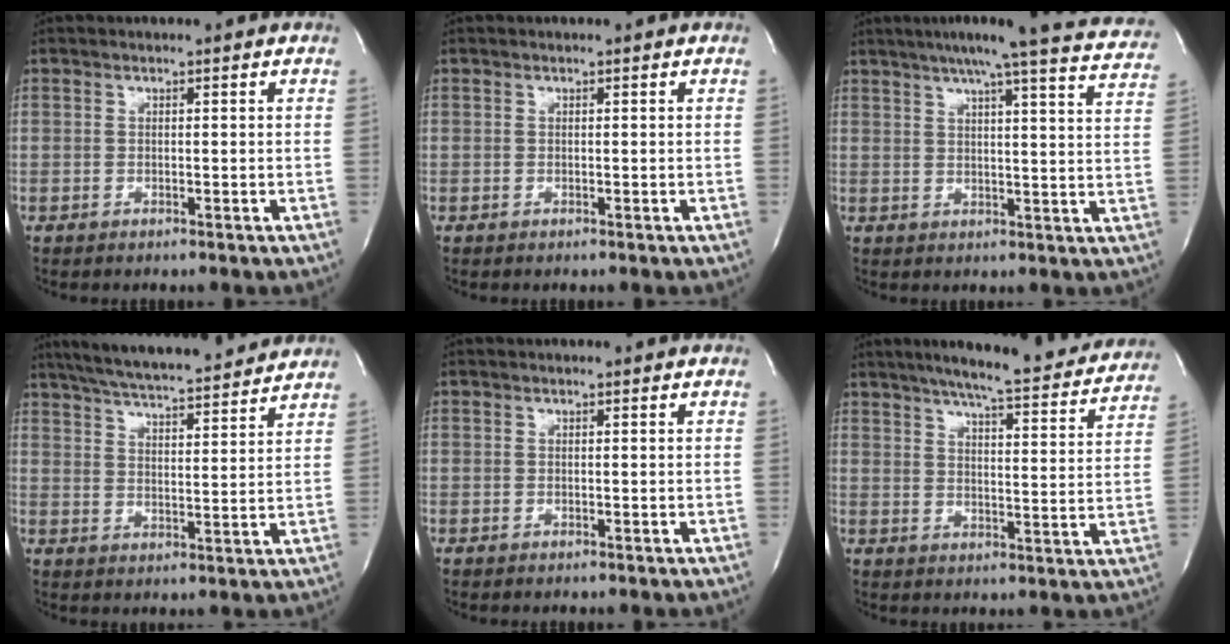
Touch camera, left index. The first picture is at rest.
{"total": 0.0}
{"total": 21.8, "force": [19.6, 0.8, 9.6], "torque": [-0.139, -0.039, 0.221]}
{"total": 18.7, "force": [16.8, 1.8, 7.9], "torque": [-0.138, 0.021, 0.243]}
{"total": 0.9, "force": [0.8, 0.0, 0.3], "torque": [-0.006, 0.006, 0.009]}
{"total": 21.4, "force": [19.0, 2.4, 9.5], "torque": [-0.142, -0.025, 0.234]}